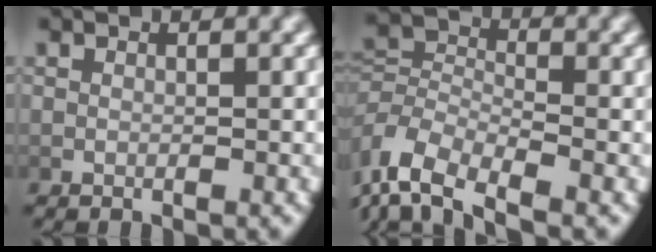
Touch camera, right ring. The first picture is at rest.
{"total": 7.5, "force": [-4.4, 5.1, 3.4], "torque": [-0.098, -0.041, -0.065]}